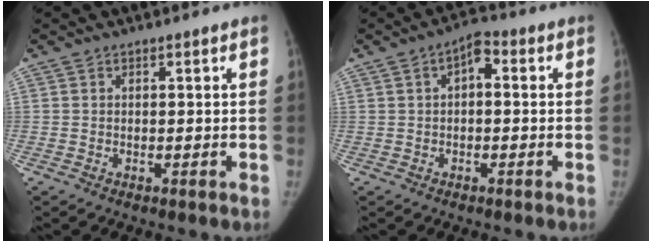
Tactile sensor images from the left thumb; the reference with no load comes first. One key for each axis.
{"total": 4.4, "fx": 0.6, "fy": 2.4, "fz": 3.6, "tx": -0.049, "ty": 0.014, "tz": -0.001}